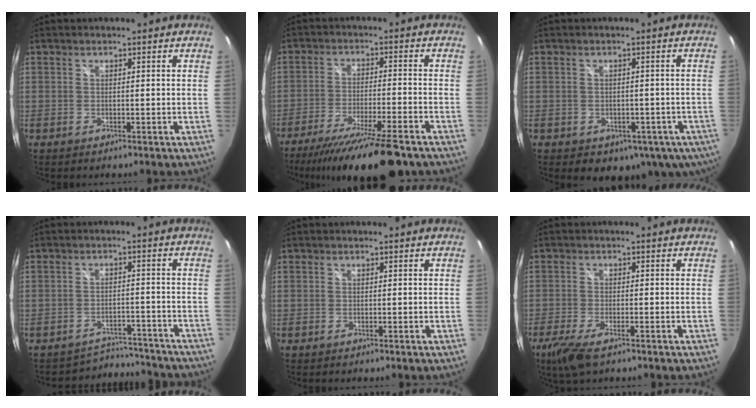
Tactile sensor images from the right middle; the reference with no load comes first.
{"total": 16.9, "force": [-13.6, 1.1, 9.9], "torque": [-0.190, -0.039, -0.220]}
{"total": 10.1, "force": [-4.5, 7.2, 5.6], "torque": [-0.097, -0.008, -0.038]}
{"total": 9.2, "force": [-8.7, 2.9, 0.3], "torque": [-0.012, 0.019, -0.114]}
{"total": 0.0}
{"total": 6.0, "force": [-3.9, 1.9, 4.1], "torque": [-0.101, -0.023, -0.073]}